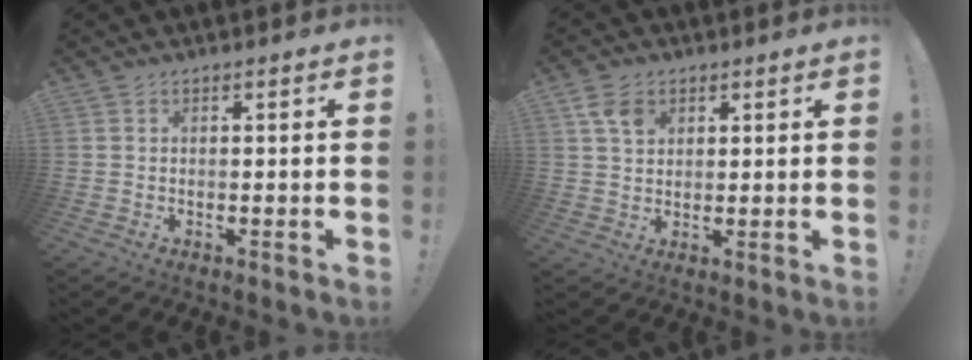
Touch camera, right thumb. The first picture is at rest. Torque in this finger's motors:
{"motor_torque": [0.67, 0.90, 0.70, 0.19, -0.01]}